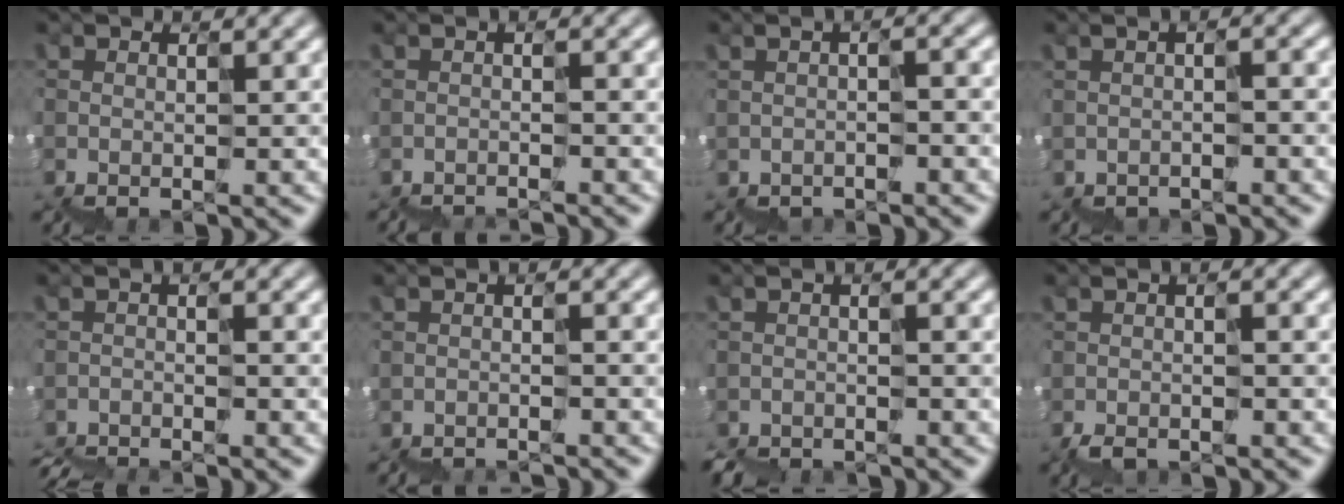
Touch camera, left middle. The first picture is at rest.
{"total": 2.2, "force": [-2.2, -0.1, 0.1], "torque": [0.006, 0.001, -0.028]}
{"total": 1.6, "force": [-1.4, 0.4, 0.8], "torque": [0.001, 0.005, -0.012]}
{"total": 1.3, "force": [-1.1, 0.3, 0.5], "torque": [0.004, 0.005, -0.008]}
{"total": 3.8, "force": [-3.6, 0.2, 0.9], "torque": [-0.014, -0.002, -0.052]}
{"total": 2.4, "force": [-2.4, 0.0, 0.1], "torque": [0.009, 0.003, -0.028]}
{"total": 2.8, "force": [-2.8, 0.2, -0.1], "torque": [0.003, 0.008, -0.031]}
{"total": 1.1, "force": [-1.0, -0.1, -0.1], "torque": [-0.002, 0.003, -0.021]}